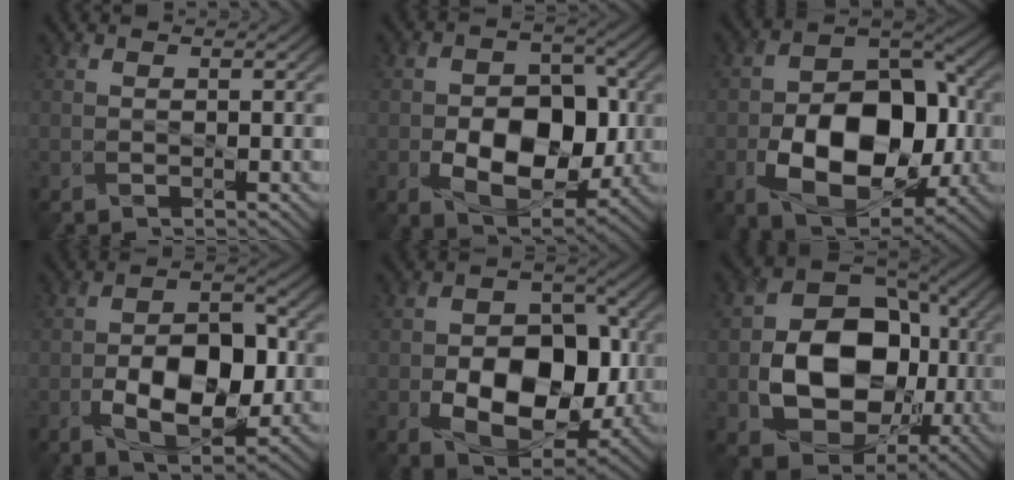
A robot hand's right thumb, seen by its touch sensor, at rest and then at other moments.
{"total": 11.4, "force": [-2.5, 7.6, 8.1], "torque": [-0.132, -0.015, -0.037]}
{"total": 14.2, "force": [-3.4, 9.5, 10.0], "torque": [-0.161, -0.022, -0.056]}
{"total": 10.0, "force": [-2.5, 5.7, 7.8], "torque": [-0.131, -0.006, -0.043]}
{"total": 12.6, "force": [-2.9, 8.5, 8.9], "torque": [-0.141, -0.016, -0.044]}
{"total": 14.7, "force": [-2.1, 11.2, 9.2], "torque": [-0.151, -0.015, -0.036]}